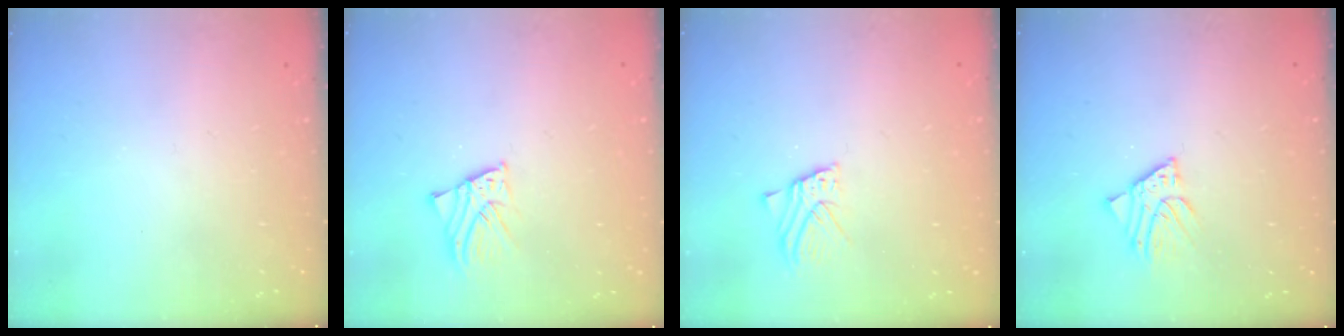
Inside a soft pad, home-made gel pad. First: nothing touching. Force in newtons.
{"total": 2.2, "press": 2.2, "slide": 0.1}
{"total": 3.6, "press": 3.6, "slide": 0.2}
{"total": 3.9, "press": 3.8, "slide": 0.4}